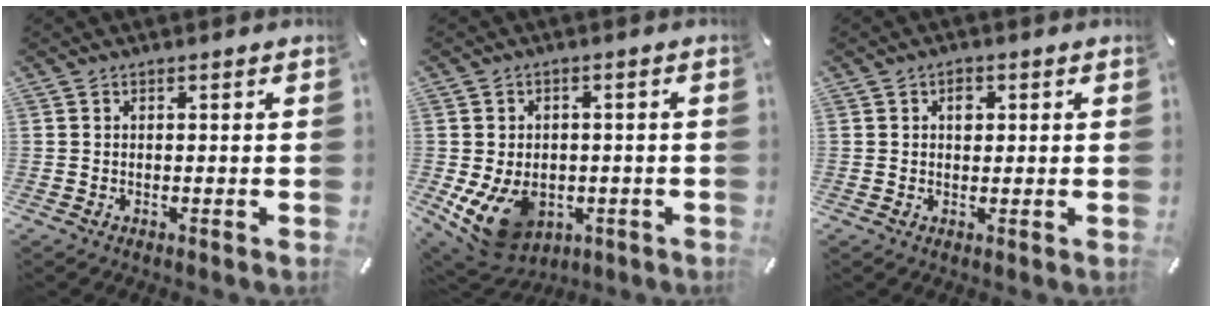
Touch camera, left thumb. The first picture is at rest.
{"total": 11.9, "force": [-3.8, 9.0, 6.7], "torque": [-0.131, 0.010, -0.065]}
{"total": 2.2, "force": [0.5, 1.7, 1.3], "torque": [-0.005, -0.002, 0.003]}